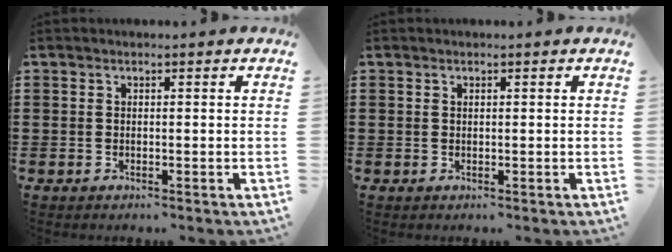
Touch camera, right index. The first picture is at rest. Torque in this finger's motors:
{"motor_torque": [-0.80, 1.34, -0.01, -0.01]}